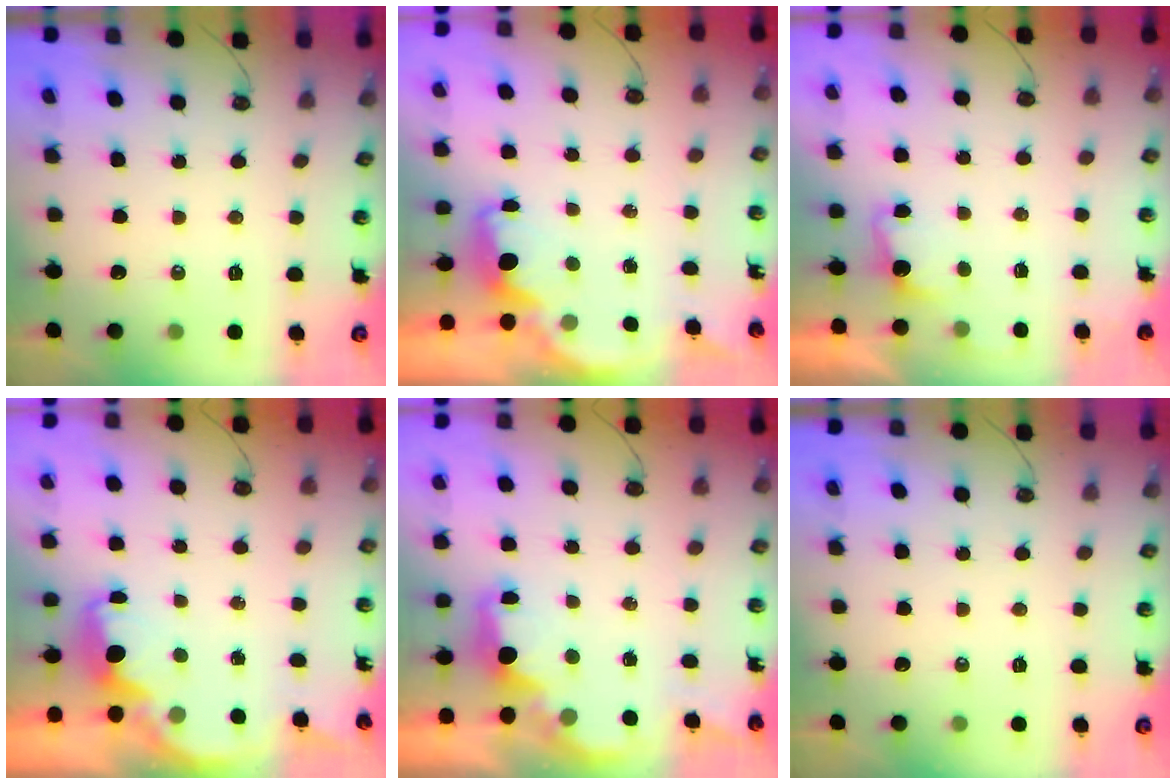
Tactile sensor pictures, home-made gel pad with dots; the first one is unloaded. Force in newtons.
{"total": 1.8, "press": 1.7, "slide": 0.7}
{"total": 2.5, "press": 2.3, "slide": 0.9}
{"total": 2.4, "press": 2.3, "slide": 0.8}
{"total": 2.2, "press": 2.1, "slide": 0.8}
{"total": 0.0}